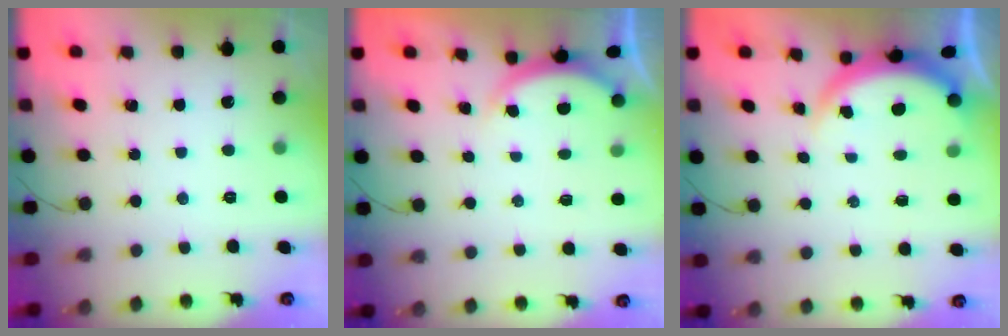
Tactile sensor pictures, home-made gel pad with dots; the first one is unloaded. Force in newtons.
{"total": 2.1, "press": 2.0, "slide": 0.3}
{"total": 4.0, "press": 3.7, "slide": 1.5}